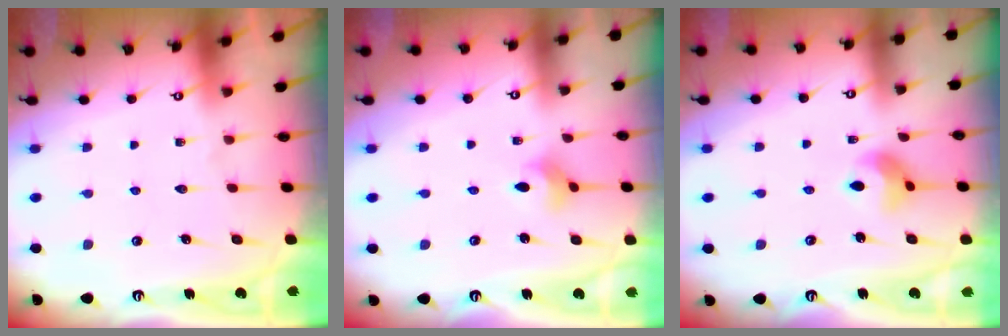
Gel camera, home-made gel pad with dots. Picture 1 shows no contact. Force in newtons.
{"total": 2.7, "press": 2.6, "slide": 0.5}
{"total": 7.5, "press": 7.5, "slide": 0.4}